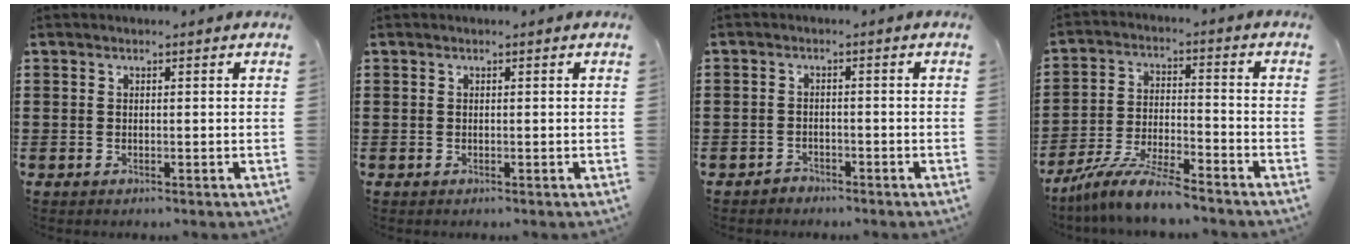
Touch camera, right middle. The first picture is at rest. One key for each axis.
{"total": 0.0}
{"total": 1.9, "fx": -1.7, "fy": 0.7, "fz": -0.2, "tx": -0.001, "ty": 0.005, "tz": -0.040}
{"total": 8.3, "fx": -7.5, "fy": 0.4, "fz": 3.5, "tx": -0.073, "ty": 0.002, "tz": -0.145}